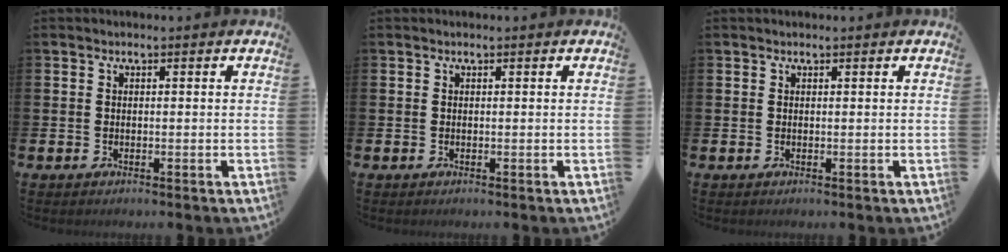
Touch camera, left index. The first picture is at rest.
{"total": 0.0}
{"total": 0.0}